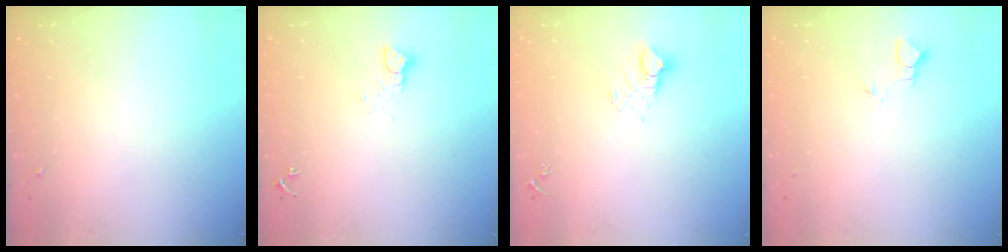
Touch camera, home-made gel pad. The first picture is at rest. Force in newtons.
{"total": 3.1, "press": 3.1, "slide": 0.2}
{"total": 5.0, "press": 5.0, "slide": 0.3}
{"total": 2.0, "press": 2.0, "slide": 0.1}